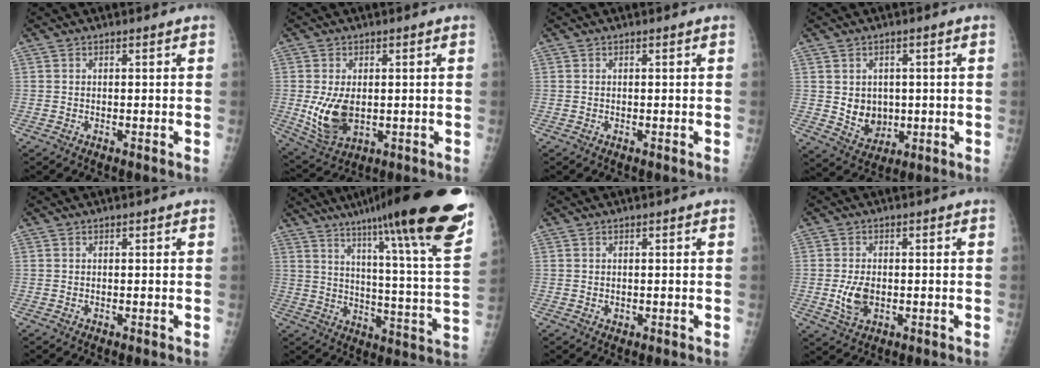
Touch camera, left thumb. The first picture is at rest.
{"total": 8.9, "force": [-0.7, 5.6, 7.0], "torque": [-0.126, -0.012, 0.003]}
{"total": 0.0}
{"total": 6.7, "force": [0.1, 5.7, 3.7], "torque": [-0.026, -0.008, 0.020]}
{"total": 0.0}
{"total": 29.0, "force": [20.6, 1.7, 20.3], "torque": [-0.284, -0.096, 0.292]}
{"total": 0.6, "force": [-0.1, 0.6, 0.2], "torque": [-0.002, 0.000, 0.002]}
{"total": 5.0, "force": [-1.0, 3.2, 3.8], "torque": [-0.071, -0.002, -0.012]}